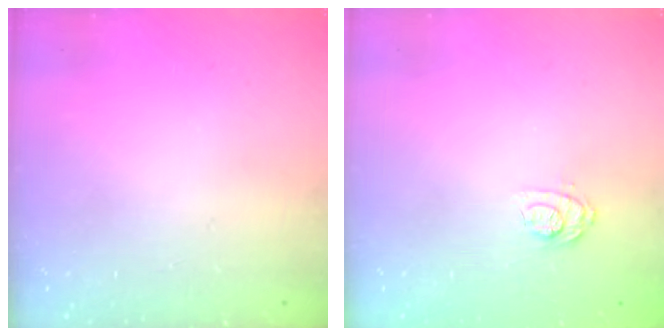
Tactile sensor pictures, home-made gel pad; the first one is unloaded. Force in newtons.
{"total": 9.2, "press": 9.1, "slide": 1.4}